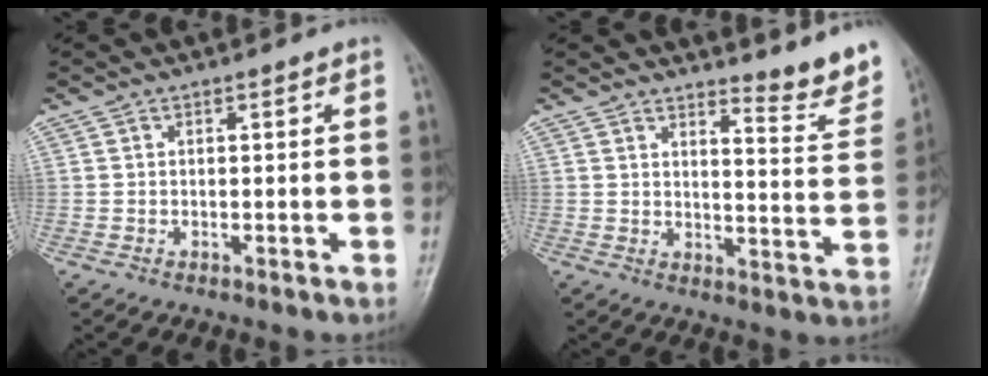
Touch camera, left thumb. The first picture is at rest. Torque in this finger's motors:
{"motor_torque": [0.25, 0.07, -0.05, -0.27, 0.02]}